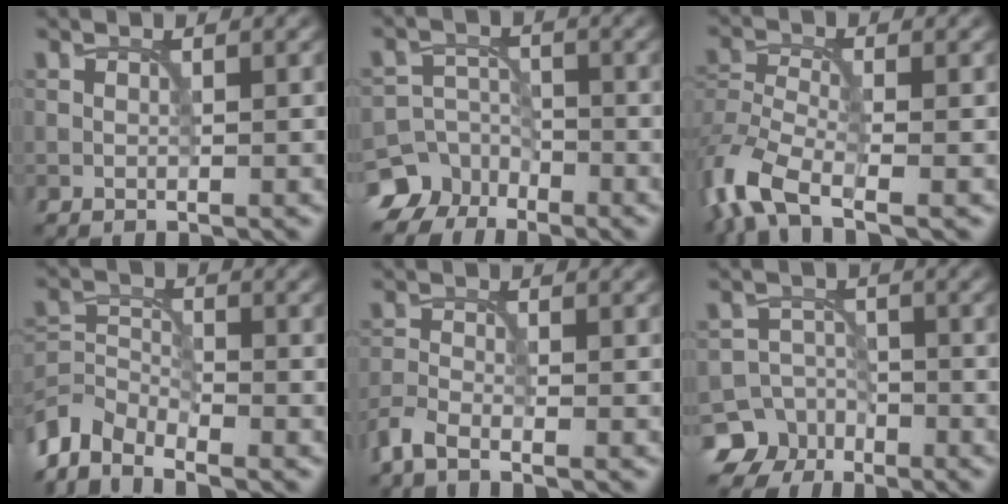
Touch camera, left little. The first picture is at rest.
{"total": 7.1, "force": [-5.3, 4.7, 1.0], "torque": [0.001, -0.012, -0.100]}
{"total": 7.1, "force": [-4.6, 2.9, 4.7], "torque": [-0.105, -0.005, -0.103]}
{"total": 5.2, "force": [-4.1, 2.2, 2.2], "torque": [-0.041, -0.005, -0.093]}
{"total": 2.4, "force": [-2.0, 0.5, 1.2], "torque": [-0.032, -0.005, -0.052]}
{"total": 6.6, "force": [-4.5, 4.8, 0.7], "torque": [0.009, -0.009, -0.086]}